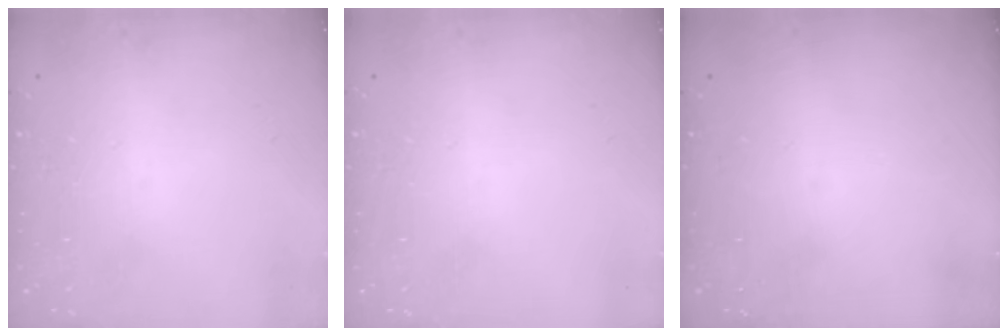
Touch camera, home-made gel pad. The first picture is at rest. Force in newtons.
{"total": 0.0}
{"total": 0.0}